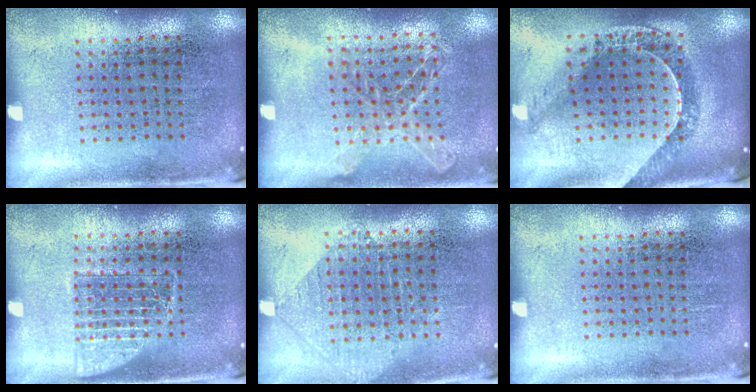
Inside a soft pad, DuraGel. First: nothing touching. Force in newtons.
{"total": 1.1, "press": 1.1, "slide": 0.1}
{"total": 1.1, "press": 1.1, "slide": 0.2}
{"total": 2.0, "press": 2.0, "slide": 0.4}
{"total": 1.0, "press": 0.9, "slide": 0.3}
{"total": 0.0}